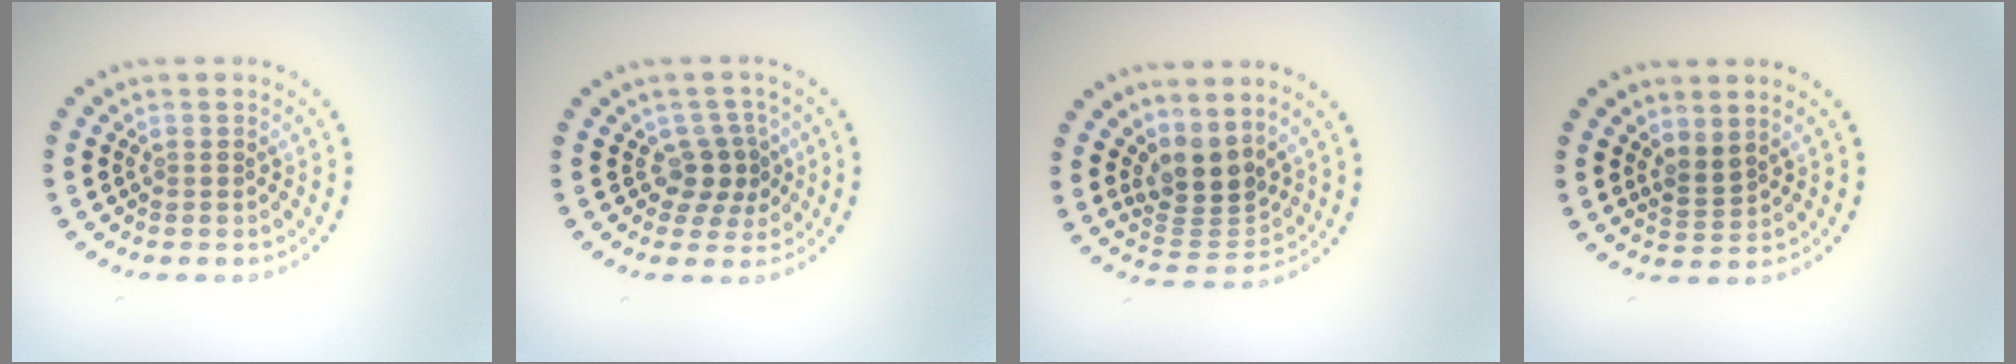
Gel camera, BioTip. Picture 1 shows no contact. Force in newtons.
{"total": 2.5, "press": 2.0, "slide": 1.5}
{"total": 3.7, "press": 3.0, "slide": 2.1}
{"total": 1.7, "press": 1.3, "slide": 1.1}